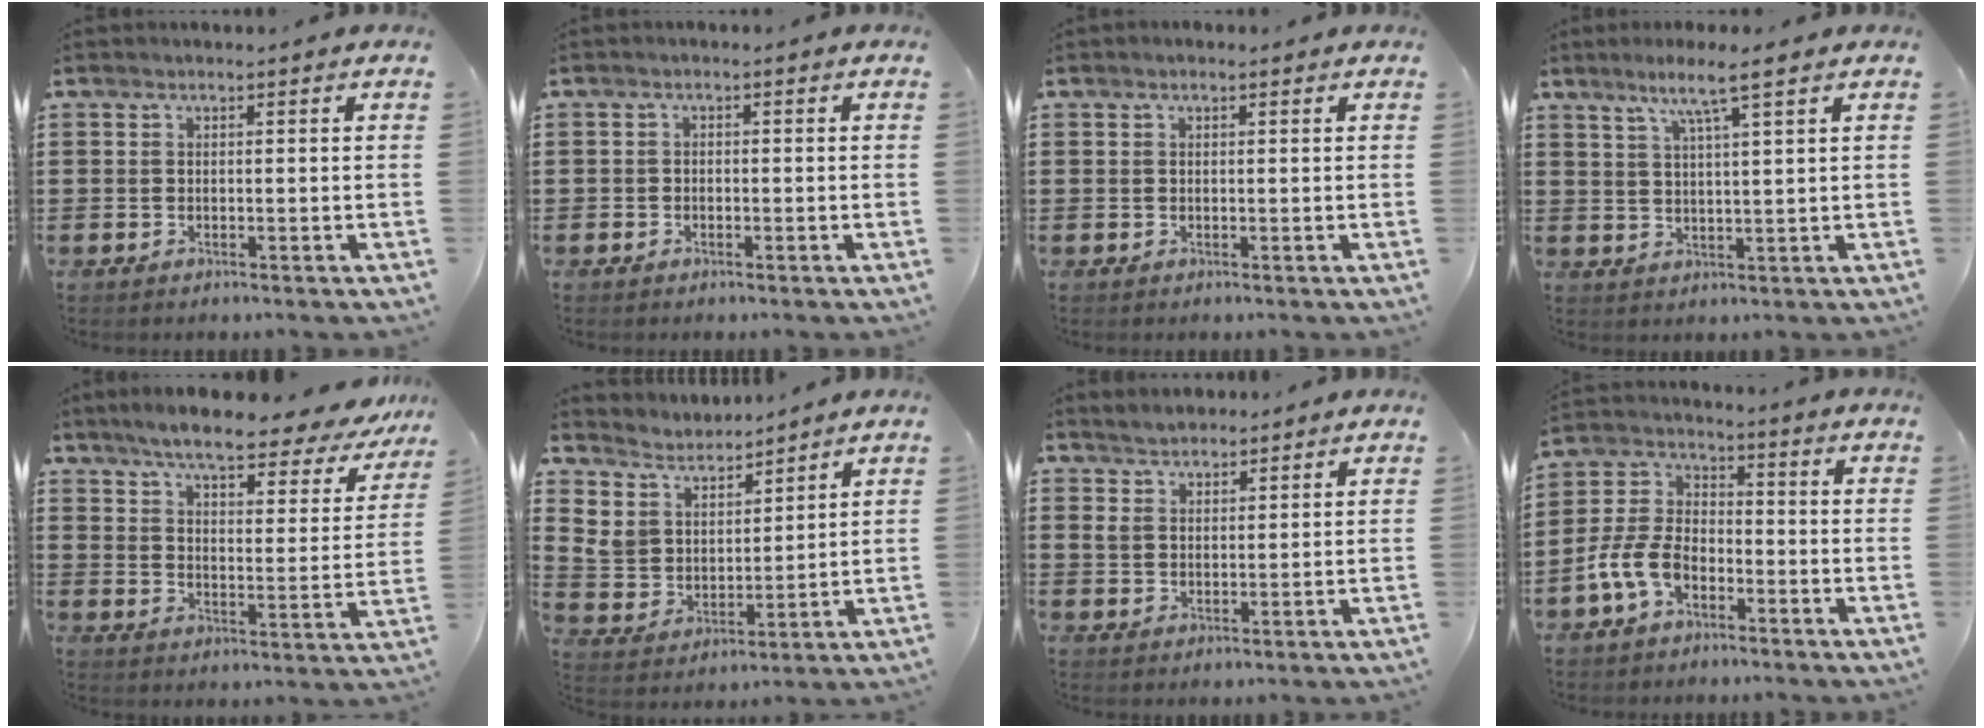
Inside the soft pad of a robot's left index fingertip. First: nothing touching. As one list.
[{"total": 1.0, "force": [-0.8, 0.6, 0.2], "torque": [-0.007, 0.001, -0.017]}, {"total": 0.5, "force": [0.2, 0.5, 0.3], "torque": [-0.006, 0.004, 0.002]}, {"total": 5.6, "force": [3.7, -0.3, 4.2], "torque": [-0.091, 0.000, 0.062]}, {"total": 6.9, "force": [6.1, 0.7, 3.3], "torque": [-0.083, -0.038, 0.100]}, {"total": 5.7, "force": [4.7, 3.1, 0.6], "torque": [-0.048, -0.033, 0.083]}, {"total": 3.3, "force": [2.6, 1.7, 0.8], "torque": [-0.024, 0.006, 0.051]}, {"total": 7.3, "force": [-3.9, 4.1, 4.6], "torque": [-0.129, 0.001, -0.084]}]